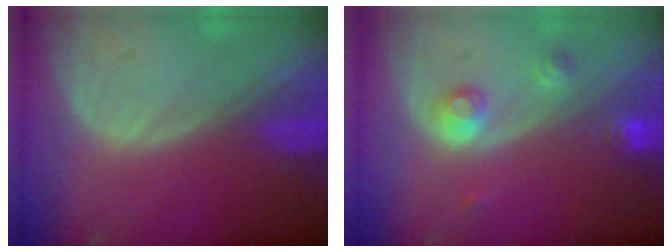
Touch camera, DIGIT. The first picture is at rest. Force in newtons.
{"total": 3.6, "press": 3.3, "slide": 1.5}